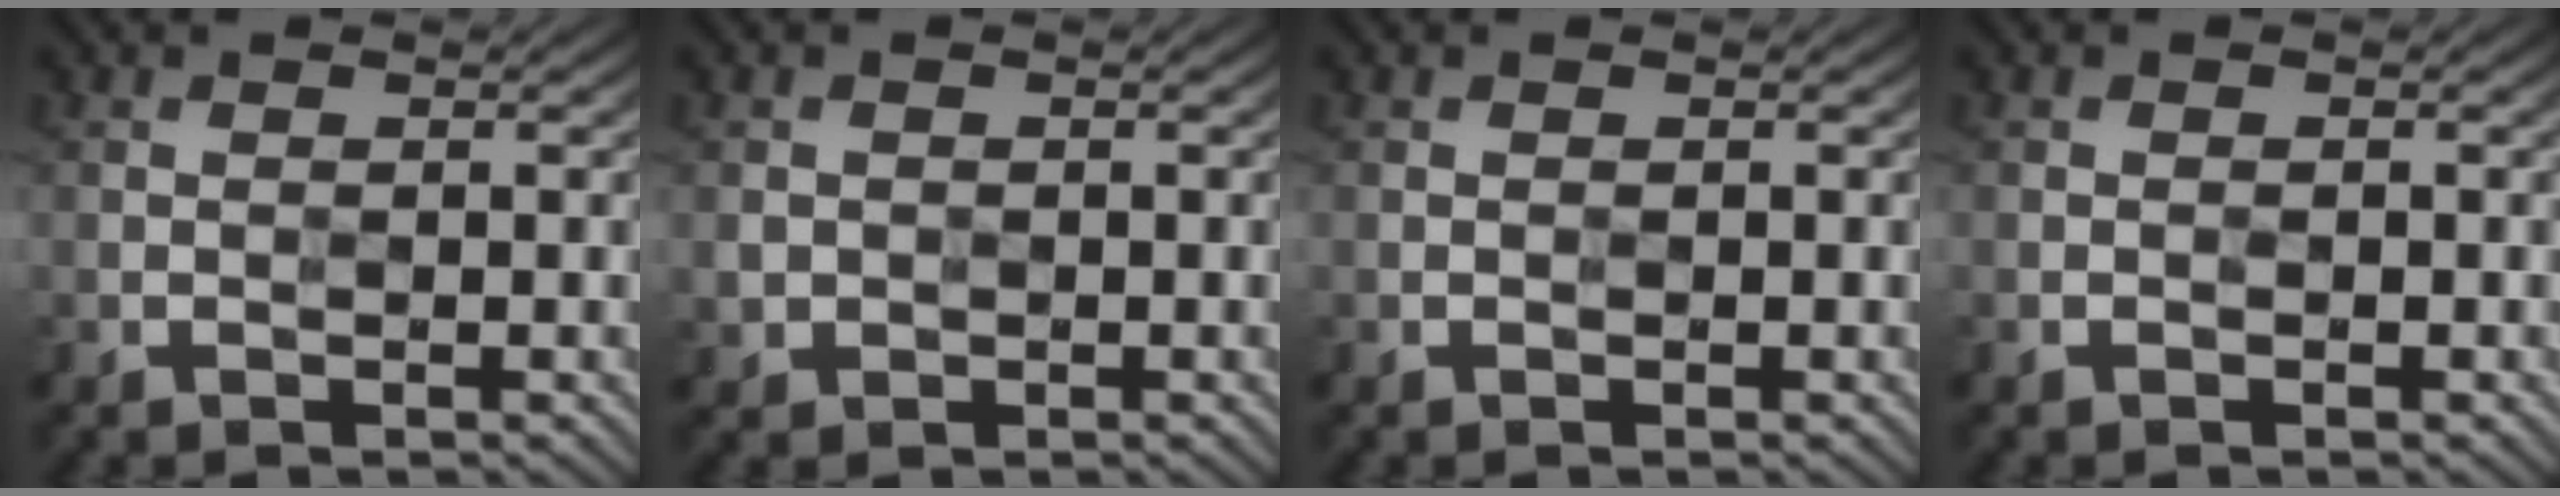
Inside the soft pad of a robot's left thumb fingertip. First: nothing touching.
{"total": 1.3, "force": [-0.1, 1.2, 0.3], "torque": [-0.006, -0.007, -0.003]}
{"total": 0.0}
{"total": 0.0}